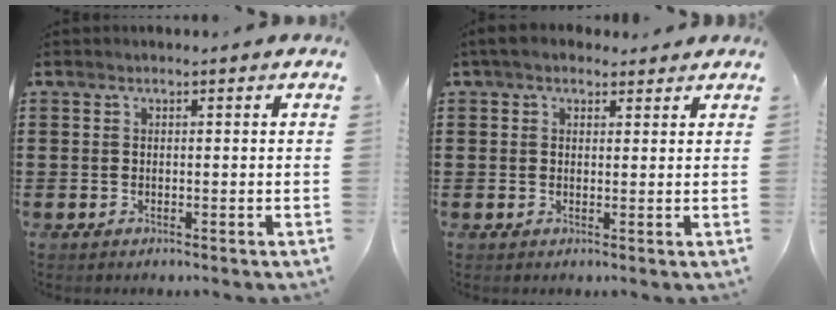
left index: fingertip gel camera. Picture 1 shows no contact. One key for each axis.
{"total": 3.0, "fx": 2.2, "fy": 1.6, "fz": 1.2, "tx": -0.031, "ty": 0.005, "tz": 0.041}